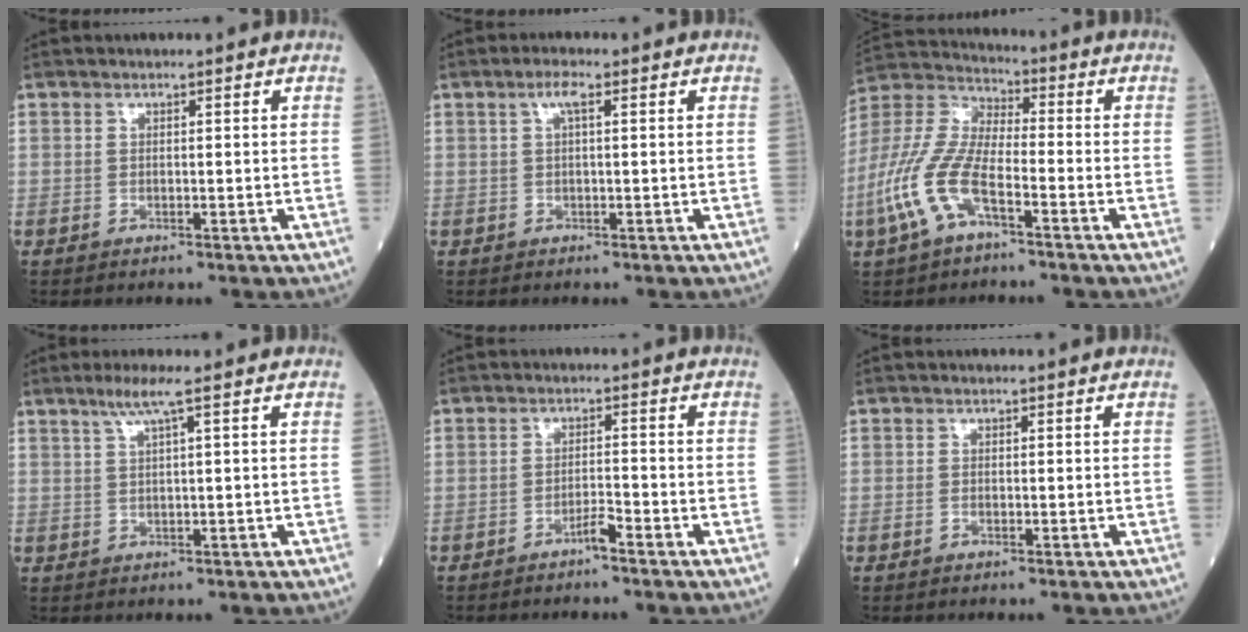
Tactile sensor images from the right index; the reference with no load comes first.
{"total": 2.2, "force": [0.8, 0.4, 1.9], "torque": [-0.042, 0.010, 0.015]}
{"total": 11.6, "force": [-5.0, 4.1, 9.6], "torque": [-0.234, 0.003, -0.105]}
{"total": 3.1, "force": [1.7, -0.7, 2.5], "torque": [-0.059, 0.003, 0.038]}
{"total": 2.3, "force": [-1.8, 0.0, 1.3], "torque": [-0.022, 0.001, -0.034]}
{"total": 0.0}